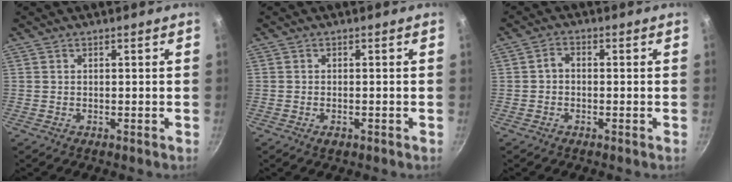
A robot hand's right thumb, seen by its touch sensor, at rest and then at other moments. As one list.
[{"total": 1.2, "force": [-0.6, 0.6, 0.8], "torque": [-0.014, 0.004, -0.008]}, {"total": 2.2, "force": [-0.4, 1.7, 1.5], "torque": [-0.020, 0.010, -0.015]}]